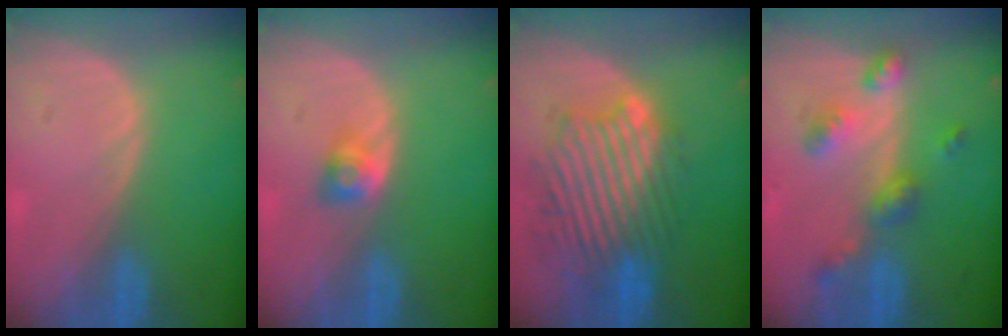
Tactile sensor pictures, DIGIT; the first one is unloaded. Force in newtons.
{"total": 2.7, "press": 2.4, "slide": 1.3}
{"total": 10.9, "press": 10.2, "slide": 3.9}
{"total": 6.2, "press": 5.5, "slide": 2.9}